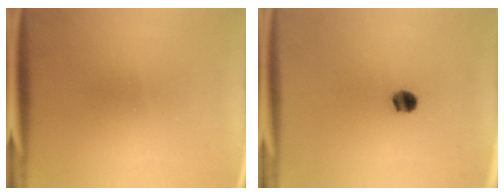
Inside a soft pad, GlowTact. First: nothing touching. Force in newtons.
{"total": 3.5}